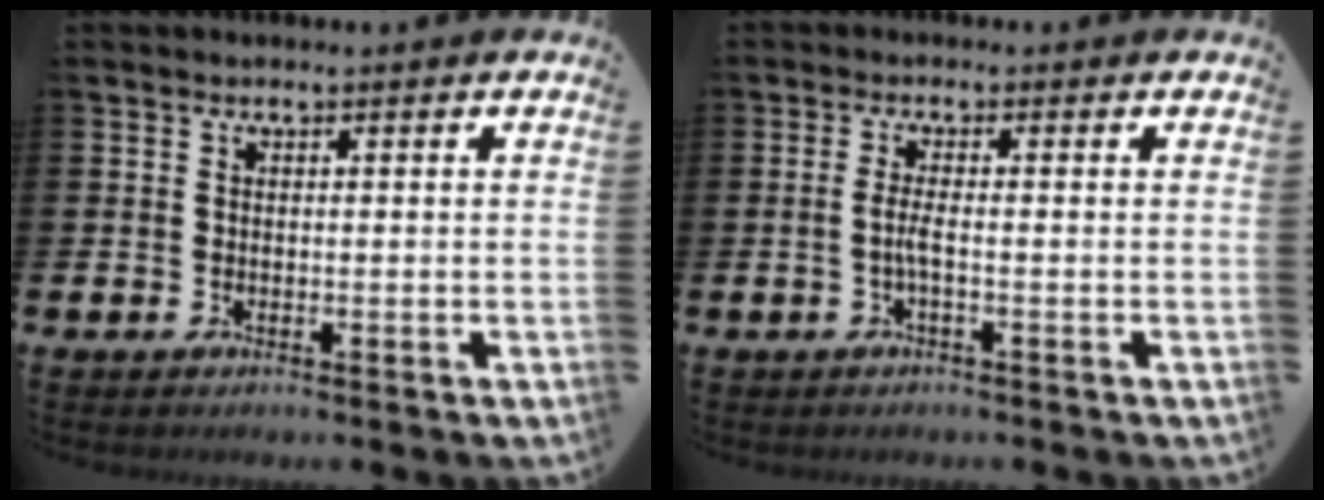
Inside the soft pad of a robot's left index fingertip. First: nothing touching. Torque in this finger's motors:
{"motor_torque": [0.09, -0.06, 0.28, 0.10]}